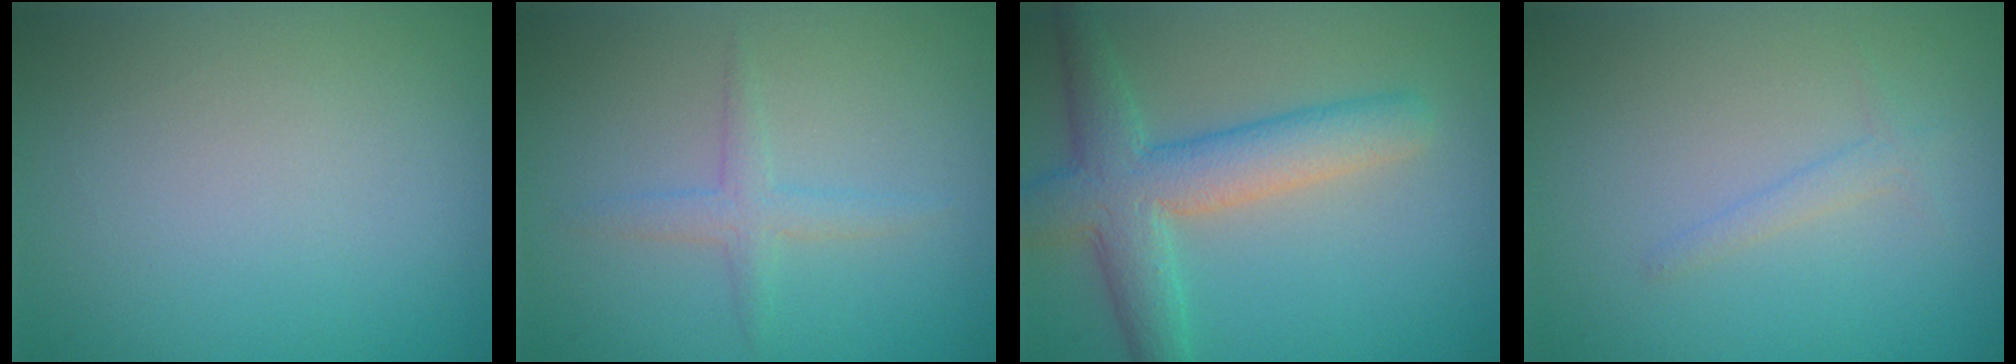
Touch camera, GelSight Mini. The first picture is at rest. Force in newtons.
{"total": 1.7, "press": 1.7, "slide": 0.1}
{"total": 6.1, "press": 6.1, "slide": 0.3}
{"total": 1.0, "press": 1.0, "slide": 0.0}